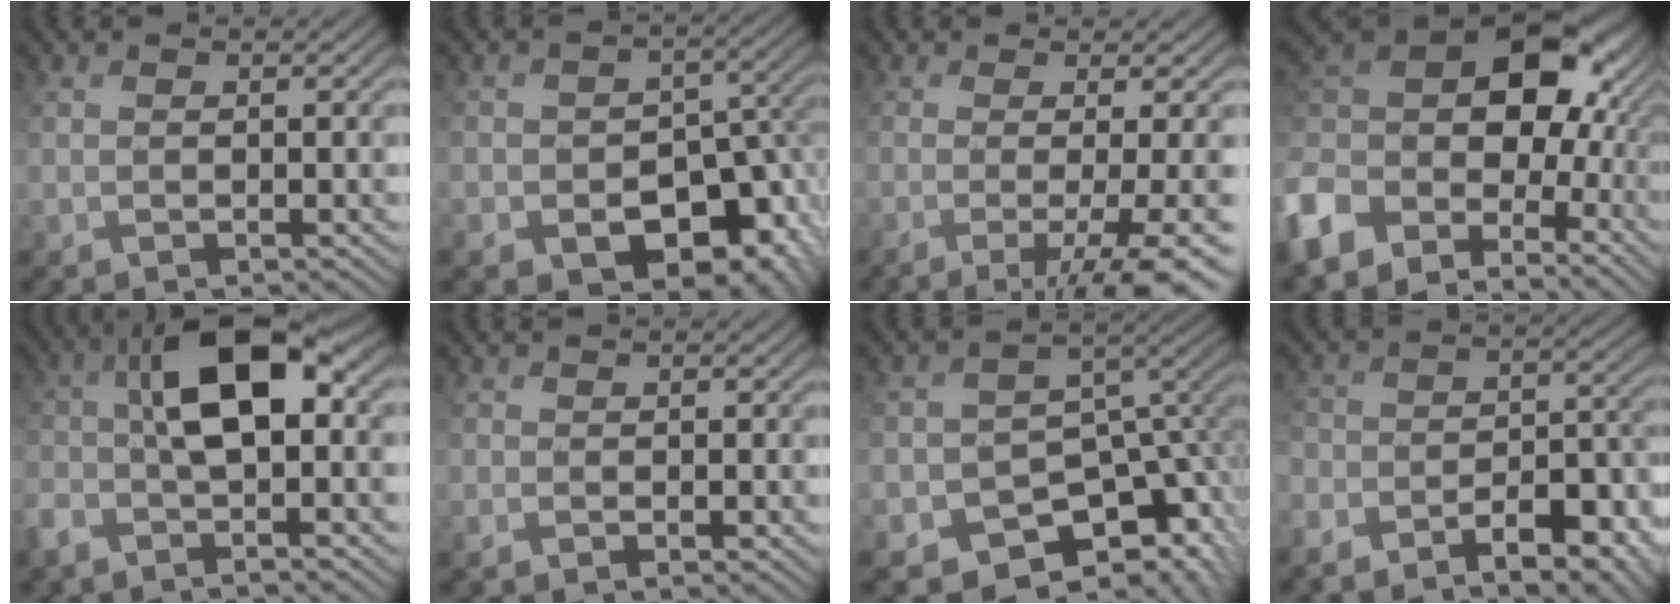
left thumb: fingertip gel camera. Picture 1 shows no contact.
{"total": 14.5, "force": [-6.6, 10.7, 7.3], "torque": [-0.103, -0.044, -0.091]}
{"total": 10.5, "force": [-3.3, 2.5, 9.6], "torque": [-0.121, -0.011, -0.042]}
{"total": 15.1, "force": [-3.5, 10.9, 9.8], "torque": [-0.239, -0.012, -0.083]}
{"total": 11.6, "force": [-1.4, 4.5, 10.5], "torque": [-0.203, 0.000, -0.037]}
{"total": 1.8, "force": [-0.8, 1.2, 1.1], "torque": [-0.021, -0.009, -0.013]}
{"total": 12.0, "force": [-7.8, 7.6, 5.1], "torque": [-0.091, -0.006, -0.101]}
{"total": 12.3, "force": [-9.0, 5.0, 6.6], "torque": [-0.116, -0.005, -0.136]}